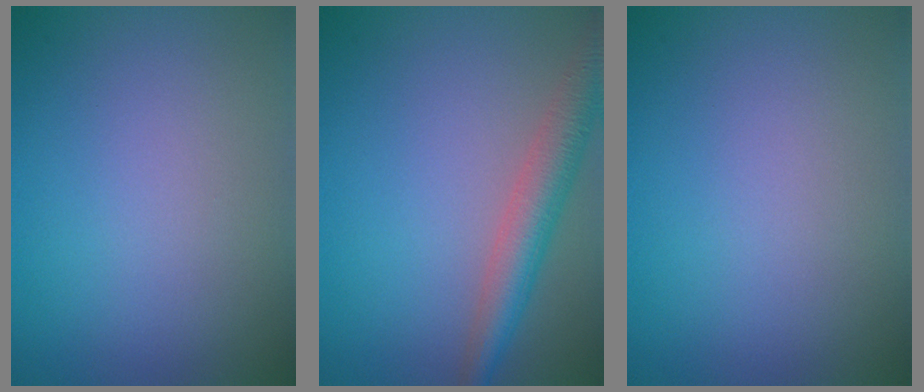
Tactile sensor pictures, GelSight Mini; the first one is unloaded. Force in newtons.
{"total": 4.6, "press": 4.6, "slide": 0.2}
{"total": 0.0}